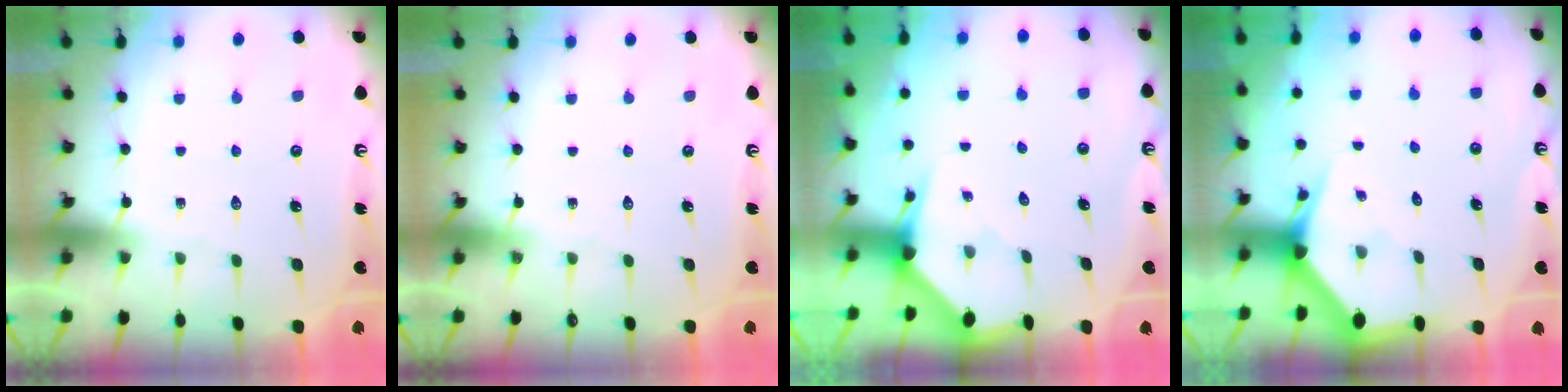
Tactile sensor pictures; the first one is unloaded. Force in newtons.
{"total": 0.0}
{"total": 3.2, "press": 3.2, "slide": 0.1}
{"total": 2.7, "press": 2.7, "slide": 0.2}